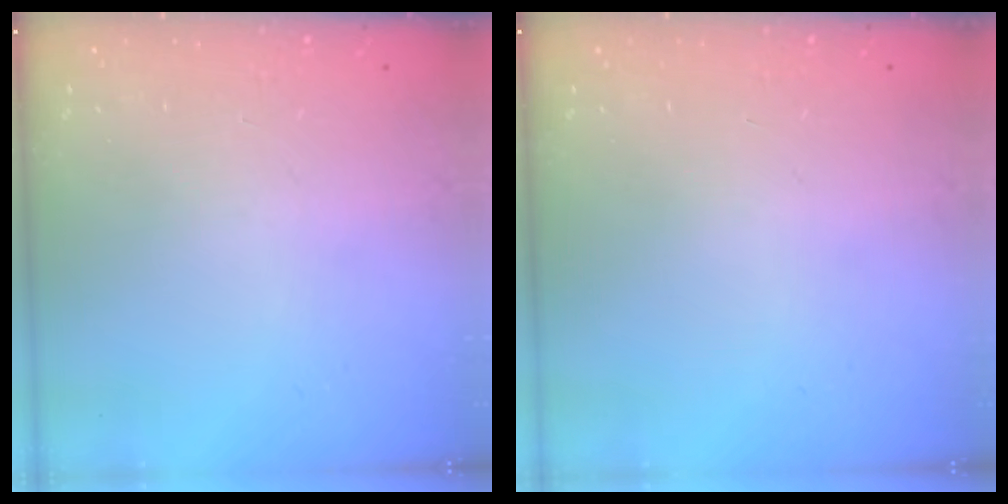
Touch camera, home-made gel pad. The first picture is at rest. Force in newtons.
{"total": 0.0}